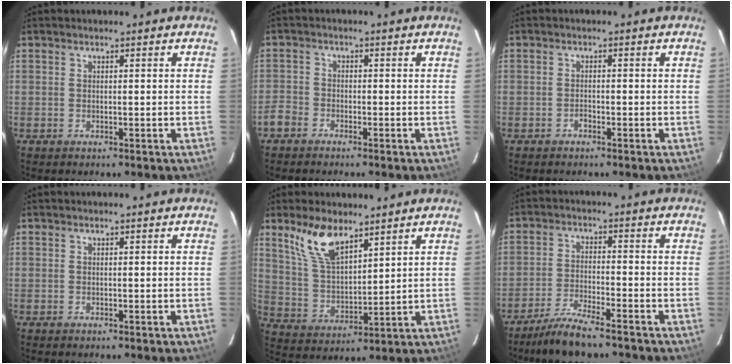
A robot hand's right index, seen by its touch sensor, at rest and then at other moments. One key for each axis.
{"total": 3.7, "fx": -2.6, "fy": 2.5, "fz": 0.9, "tx": -0.030, "ty": 0.007, "tz": -0.059}
{"total": 0.9, "fx": -0.8, "fy": 0.4, "fz": 0.3, "tx": -0.004, "ty": 0.003, "tz": -0.015}
{"total": 0.0}
{"total": 10.2, "fx": 7.0, "fy": 4.1, "fz": 6.2, "tx": -0.121, "ty": 0.009, "tz": 0.148}
{"total": 8.6, "fx": -7.3, "fy": 1.1, "fz": 4.4, "tx": -0.106, "ty": -0.012, "tz": -0.133}